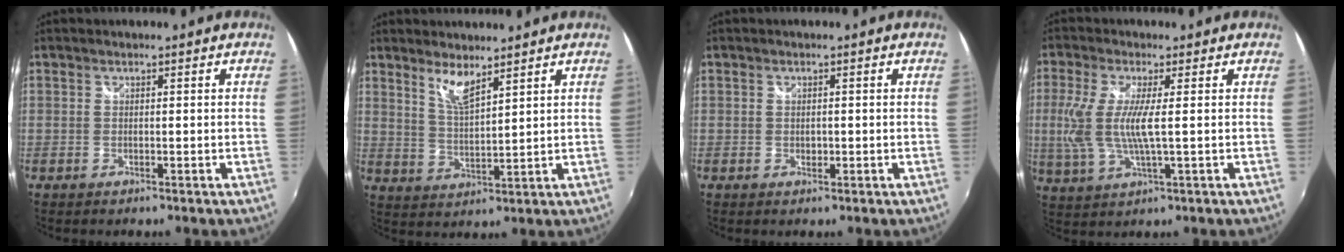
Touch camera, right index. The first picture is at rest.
{"total": 5.2, "force": [3.9, 0.8, 3.3], "torque": [-0.063, -0.004, 0.074]}
{"total": 1.1, "force": [-0.1, 0.8, 0.7], "torque": [-0.010, 0.000, -0.003]}
{"total": 9.3, "force": [0.2, 1.6, 9.1], "torque": [-0.194, -0.007, 0.008]}